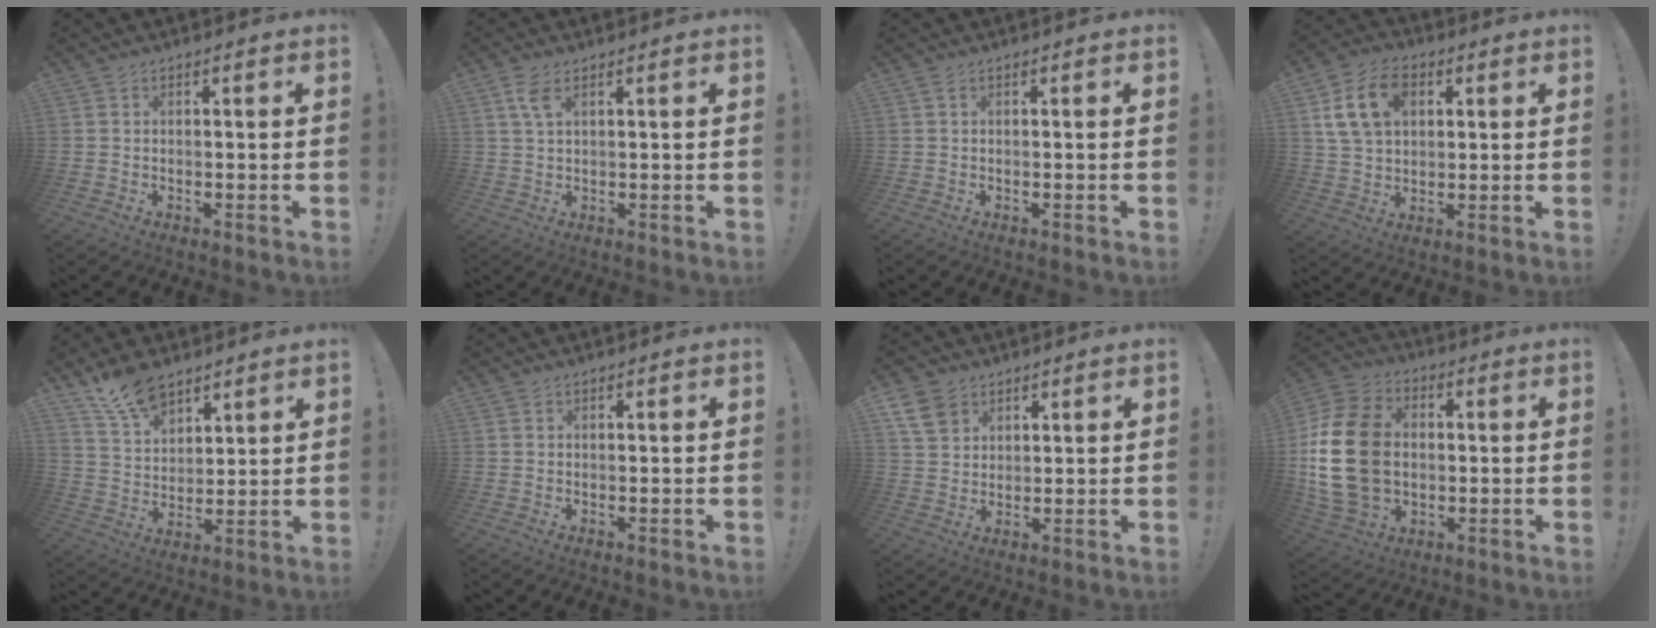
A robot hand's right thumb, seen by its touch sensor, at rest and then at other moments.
{"total": 4.3, "force": [1.9, 1.8, 3.4], "torque": [-0.066, 0.000, 0.033]}
{"total": 0.6, "force": [0.1, 0.1, 0.6], "torque": [-0.018, 0.003, 0.002]}
{"total": 13.5, "force": [4.7, 9.6, 8.3], "torque": [-0.151, -0.003, 0.091]}
{"total": 11.3, "force": [8.8, 5.5, 4.4], "torque": [-0.087, -0.053, 0.169]}
{"total": 0.0}
{"total": 7.9, "force": [4.4, 5.6, 3.3], "torque": [-0.061, -0.013, 0.092]}
{"total": 21.4, "force": [0.6, 15.9, 14.3], "torque": [-0.262, 0.021, 0.023]}